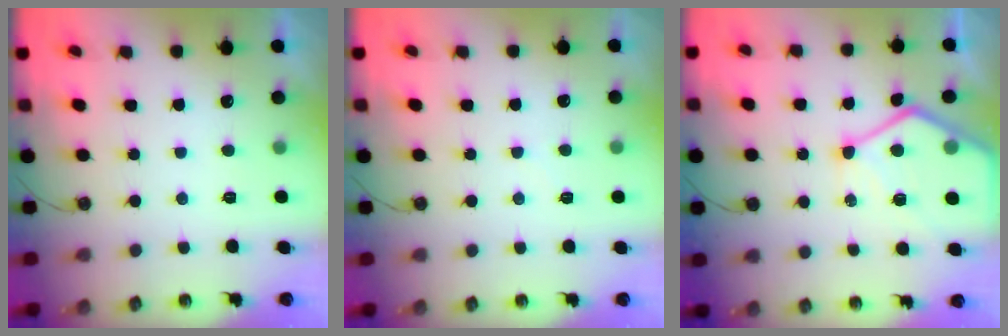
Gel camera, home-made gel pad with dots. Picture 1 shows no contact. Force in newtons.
{"total": 5.2, "press": 5.2, "slide": 0.7}
{"total": 14.7, "press": 14.7, "slide": 1.3}